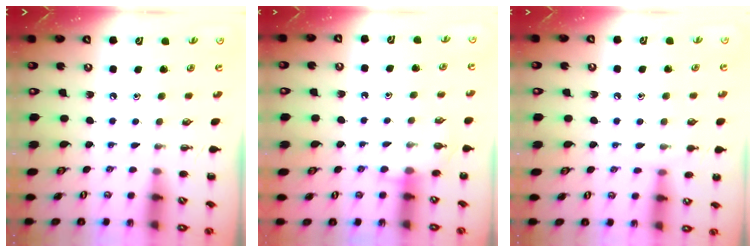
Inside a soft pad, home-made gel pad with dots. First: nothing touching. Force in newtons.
{"total": 5.2, "press": 5.0, "slide": 1.1}
{"total": 4.5, "press": 4.1, "slide": 1.7}